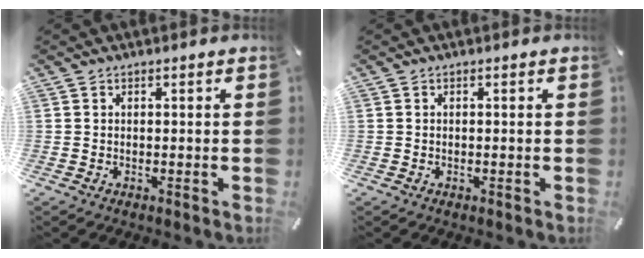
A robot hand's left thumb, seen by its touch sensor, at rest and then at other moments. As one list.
[{"total": 0.0}]